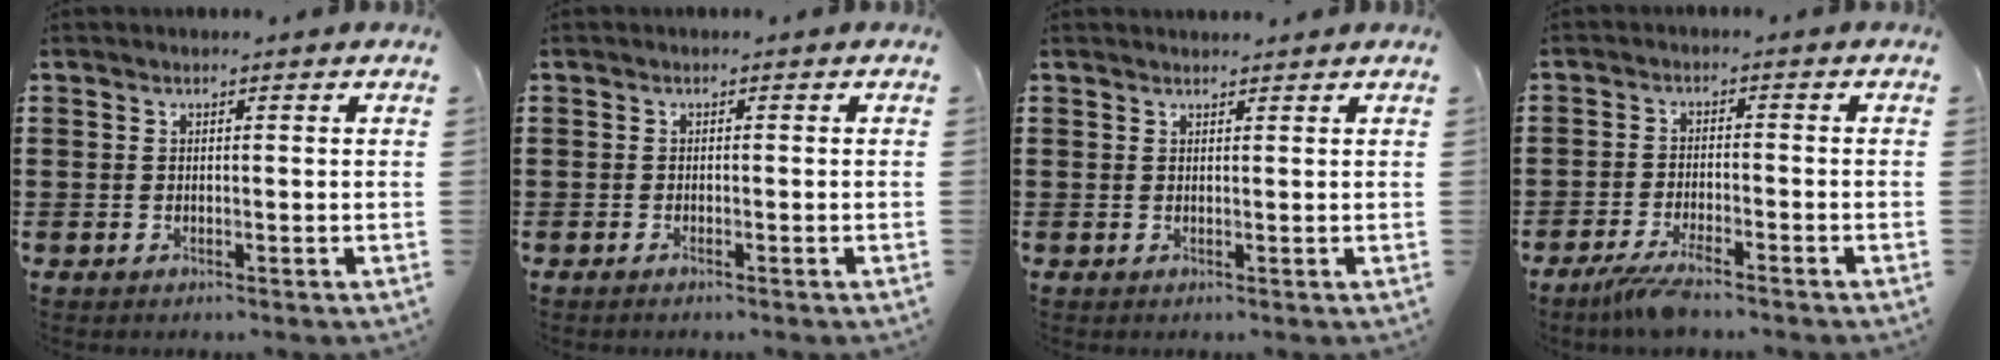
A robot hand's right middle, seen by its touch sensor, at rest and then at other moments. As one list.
[{"total": 0.5, "force": [-0.3, -0.1, 0.4], "torque": [-0.009, -0.004, -0.004]}, {"total": 1.0, "force": [0.9, 0.1, 0.0], "torque": [0.006, -0.002, 0.016]}, {"total": 3.9, "force": [-3.3, 0.2, 2.1], "torque": [-0.055, -0.011, -0.068]}]